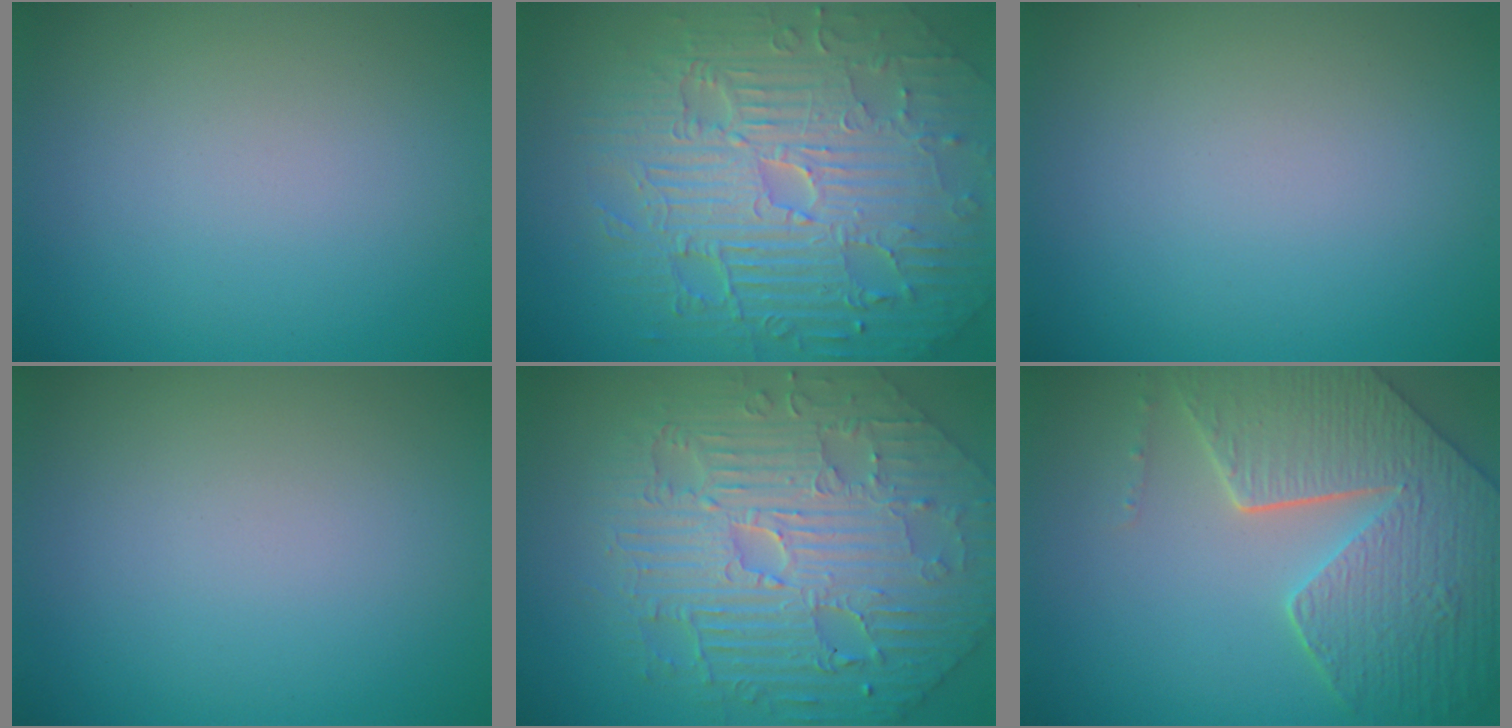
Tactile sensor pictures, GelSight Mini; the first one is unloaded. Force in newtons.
{"total": 11.6, "press": 7.5, "slide": 8.8}
{"total": 0.0}
{"total": 0.0}
{"total": 8.2, "press": 6.6, "slide": 4.8}
{"total": 8.5, "press": 6.1, "slide": 5.9}